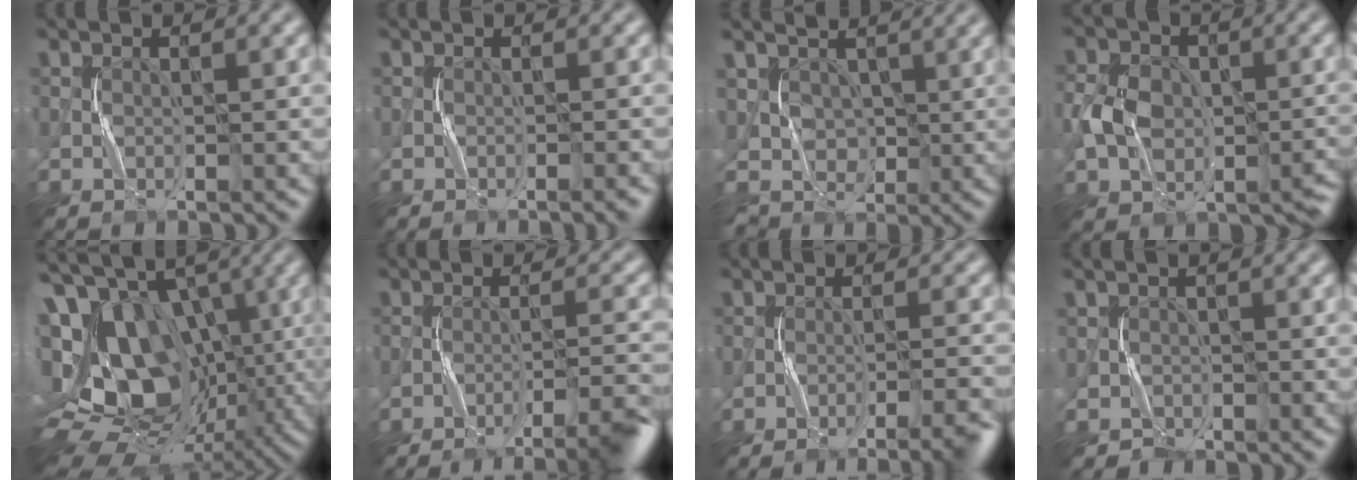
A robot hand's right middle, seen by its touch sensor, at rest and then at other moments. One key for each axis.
{"total": 0.8, "fx": -0.5, "fy": -0.3, "fz": 0.6, "tx": -0.008, "ty": 0.002, "tz": -0.008}
{"total": 4.2, "fx": 1.9, "fy": 3.5, "fz": 1.4, "tx": -0.040, "ty": 0.001, "tz": 0.019}
{"total": 6.0, "fx": -1.5, "fy": 4.8, "fz": 3.3, "tx": -0.061, "ty": 0.002, "tz": -0.031}
{"total": 20.8, "fx": 0.8, "fy": 15.9, "fz": 13.4, "tx": -0.237, "ty": 0.022, "tz": 0.007}
{"total": 6.6, "fx": -4.8, "fy": 0.8, "fz": 4.5, "tx": -0.061, "ty": 0.008, "tz": -0.071}
{"total": 5.6, "fx": -3.8, "fy": 1.1, "fz": 3.9, "tx": -0.042, "ty": 0.008, "tz": -0.051}
{"total": 1.1, "fx": -0.4, "fy": 0.9, "fz": -0.5, "tx": 0.014, "ty": 0.001, "tz": -0.009}